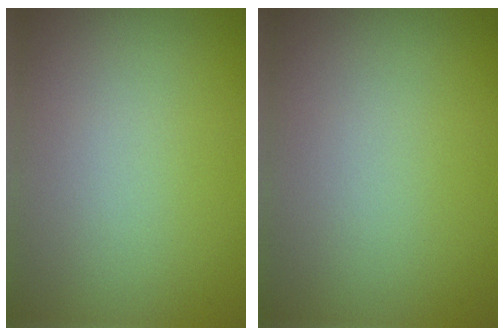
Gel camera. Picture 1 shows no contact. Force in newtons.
{"total": 0.0}